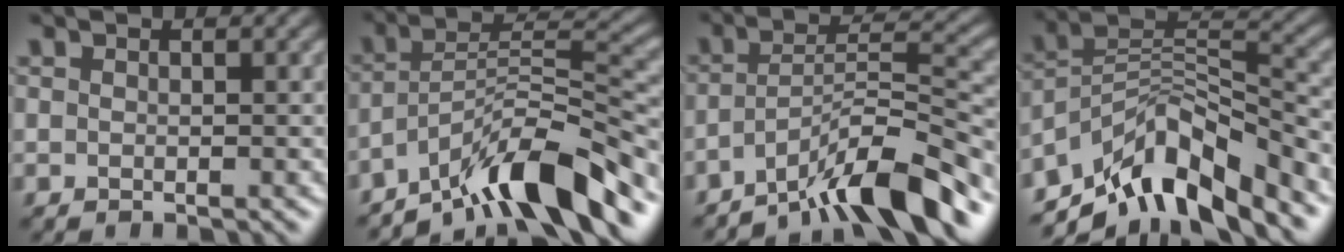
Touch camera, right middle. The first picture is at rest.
{"total": 9.8, "force": [-7.5, 1.6, 6.1], "torque": [-0.090, 0.021, -0.132]}
{"total": 8.7, "force": [-6.6, 1.3, 5.5], "torque": [-0.081, 0.017, -0.112]}
{"total": 9.6, "force": [-7.2, 3.5, 5.4], "torque": [-0.079, 0.009, -0.135]}